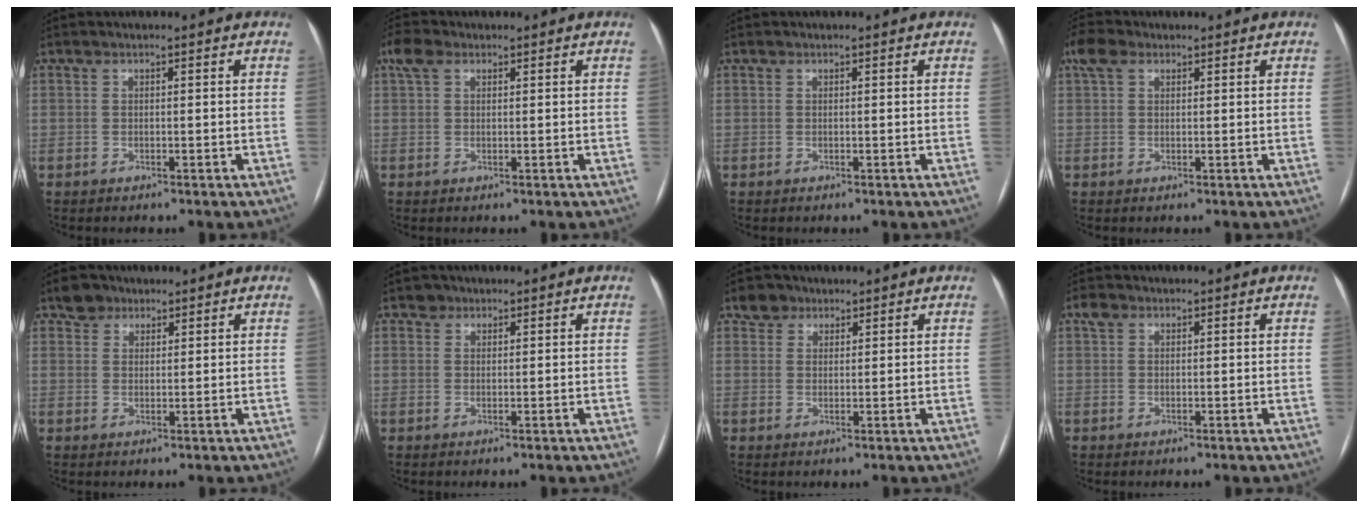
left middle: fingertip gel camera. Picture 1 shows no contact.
{"total": 3.0, "force": [1.7, 1.9, 1.7], "torque": [-0.044, 0.025, 0.036]}
{"total": 0.0}
{"total": 3.5, "force": [2.0, 2.1, 1.9], "torque": [-0.048, 0.027, 0.042]}
{"total": 3.2, "force": [2.3, 2.2, 0.4], "torque": [-0.005, 0.011, 0.035]}
{"total": 1.4, "force": [1.0, 1.0, -0.1], "torque": [0.010, 0.002, 0.010]}
{"total": 3.0, "force": [2.1, 2.1, 0.3], "torque": [-0.004, 0.011, 0.031]}
{"total": 1.6, "force": [0.9, 1.2, 0.6], "torque": [-0.012, 0.015, 0.015]}